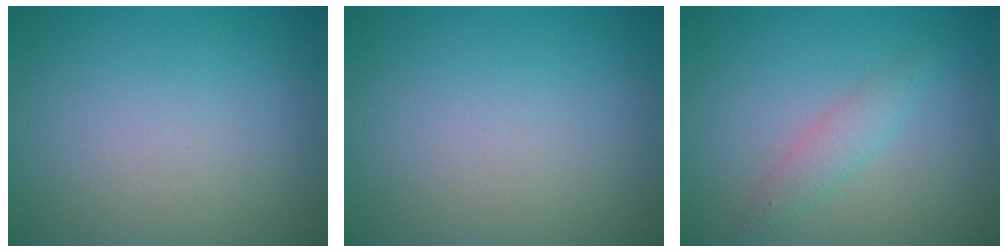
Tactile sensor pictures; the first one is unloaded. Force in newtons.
{"total": 0.0}
{"total": 2.0, "press": 2.0, "slide": 0.0}